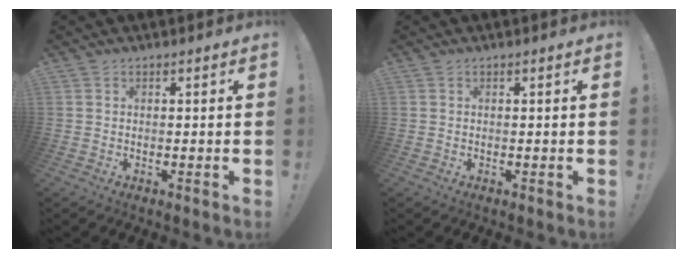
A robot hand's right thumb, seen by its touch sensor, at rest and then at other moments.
{"total": 0.0}